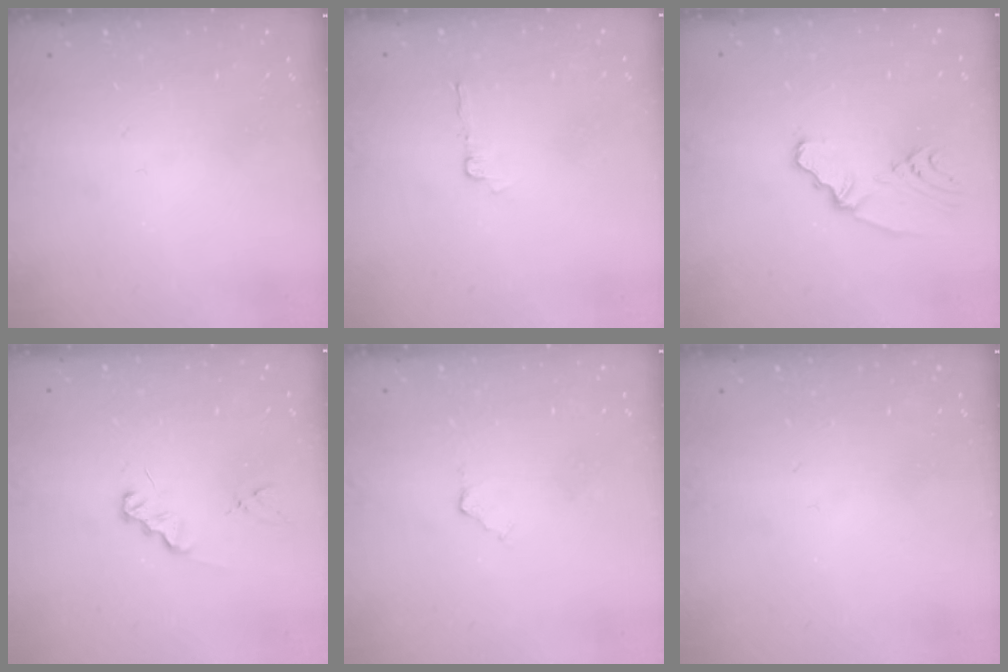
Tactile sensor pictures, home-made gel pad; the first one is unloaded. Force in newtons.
{"total": 3.1, "press": 3.0, "slide": 0.4}
{"total": 4.7, "press": 2.3, "slide": 4.1}
{"total": 1.2, "press": 1.2, "slide": 0.1}
{"total": 2.9, "press": 2.9, "slide": 0.5}
{"total": 0.0}